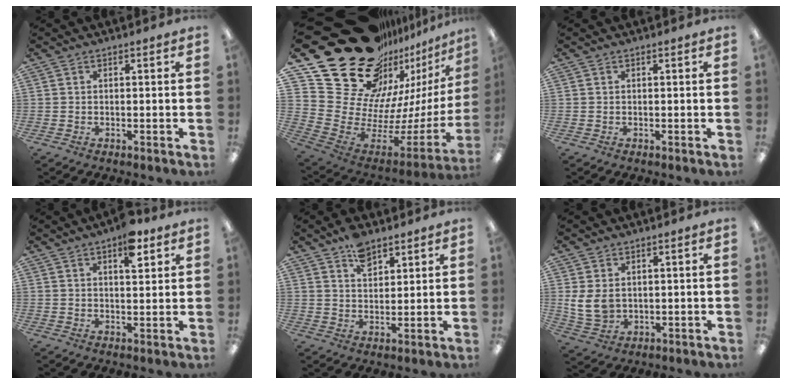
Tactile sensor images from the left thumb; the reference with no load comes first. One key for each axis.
{"total": 32.8, "fx": 19.9, "fy": 18.8, "fz": 18.1, "tx": -0.252, "ty": -0.190, "tz": 0.436}
{"total": 0.0}
{"total": 7.6, "fx": 4.6, "fy": 3.2, "fz": 5.2, "tx": -0.064, "ty": -0.021, "tz": 0.072}
{"total": 6.6, "fx": 4.8, "fy": 3.4, "fz": 3.1, "tx": -0.043, "ty": -0.024, "tz": 0.083}
{"total": 7.0, "fx": 1.8, "fy": 5.3, "fz": 4.2, "tx": -0.111, "ty": -0.004, "tz": 0.035}